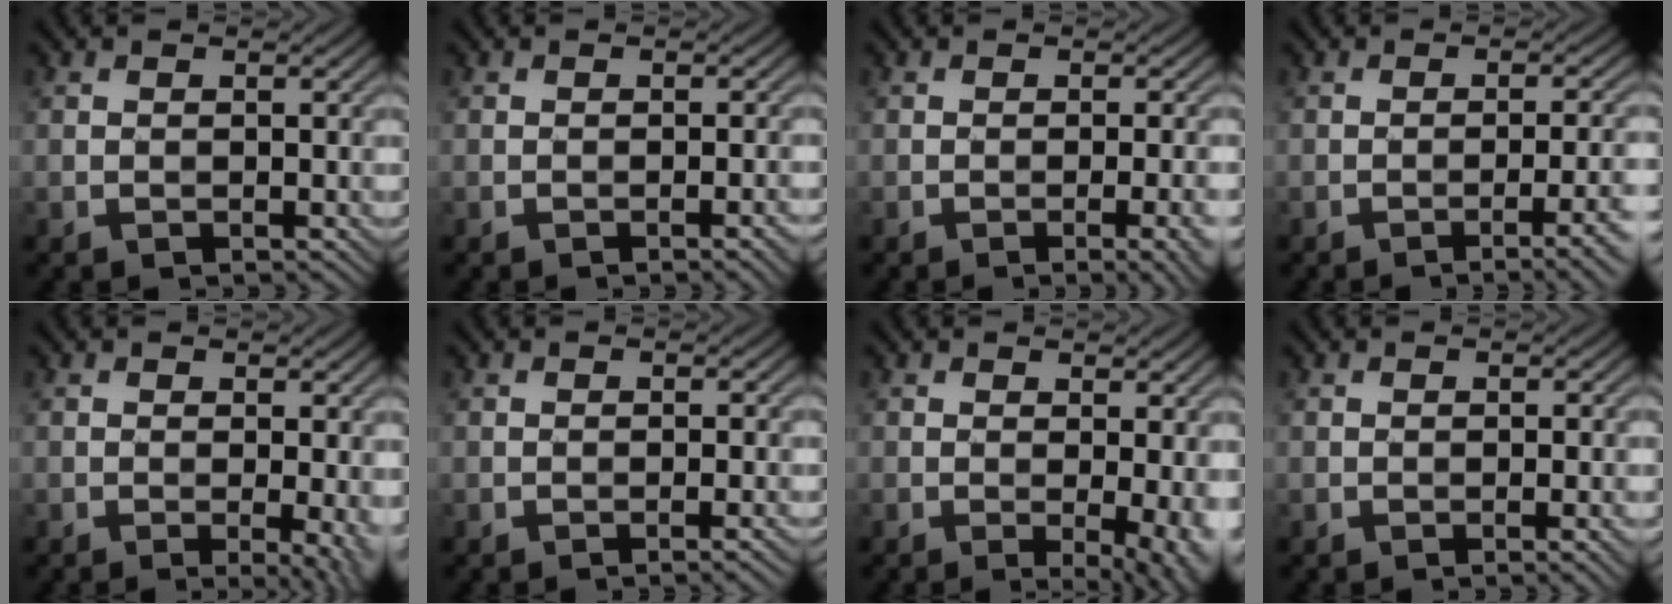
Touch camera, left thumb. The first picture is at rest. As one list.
[{"total": 2.0, "force": [-0.8, 0.3, 1.8], "torque": [-0.021, 0.006, -0.014]}, {"total": 4.3, "force": [-1.5, 1.0, 3.9], "torque": [-0.047, 0.005, -0.020]}, {"total": 5.6, "force": [-2.3, 1.3, 5.0], "torque": [-0.066, 0.006, -0.032]}, {"total": 3.7, "force": [-0.7, 0.9, 3.6], "torque": [-0.051, -0.006, -0.009]}, {"total": 1.5, "force": [-0.7, 0.2, 1.3], "torque": [-0.012, 0.007, -0.017]}, {"total": 5.5, "force": [-0.6, 1.6, 5.3], "torque": [-0.068, -0.006, -0.005]}, {"total": 1.8, "force": [-0.7, 0.3, 1.6], "torque": [-0.022, 0.003, -0.011]}]